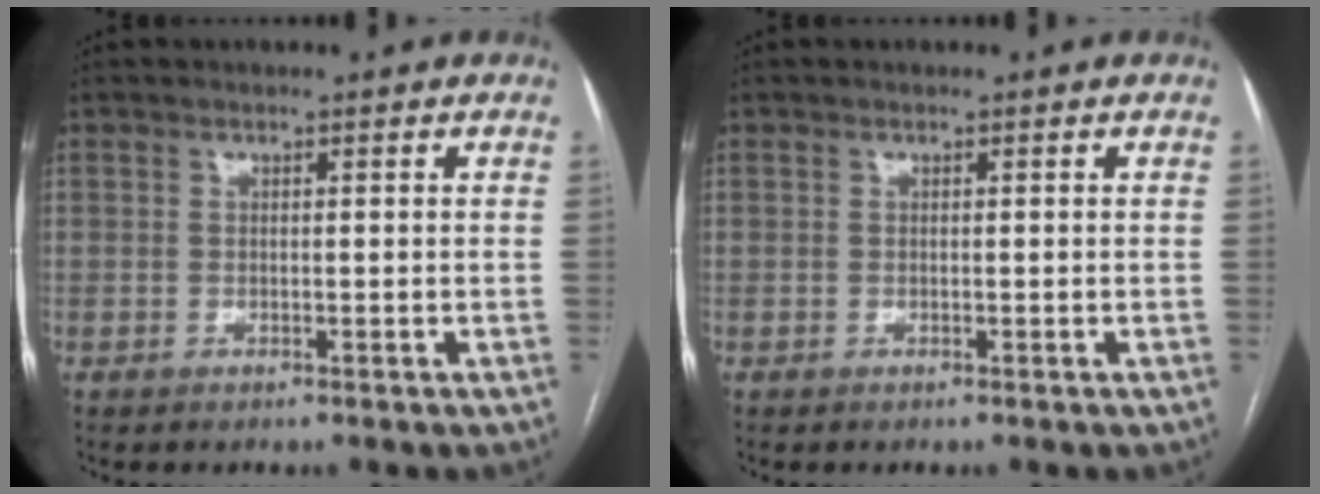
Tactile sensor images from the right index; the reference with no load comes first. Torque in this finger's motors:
{"motor_torque": [0.00, 0.00, 0.00, 0.00]}